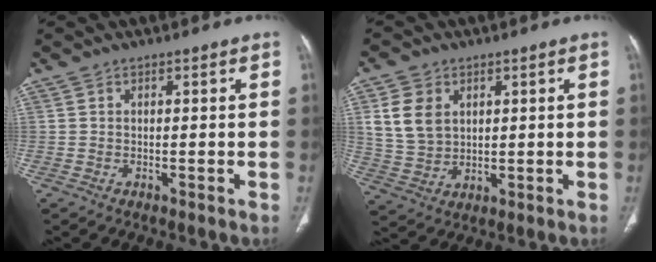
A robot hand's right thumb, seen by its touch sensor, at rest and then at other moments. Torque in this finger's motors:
{"motor_torque": [-0.24, 0.05, 0.96, 0.28, 0.09]}